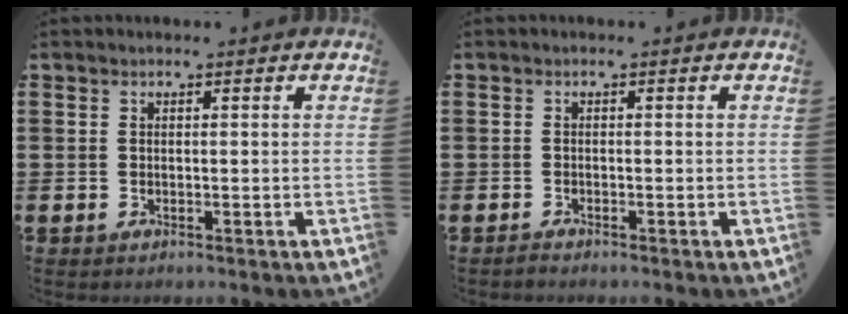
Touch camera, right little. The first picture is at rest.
{"total": 0.6, "force": [-0.6, 0.1, 0.1], "torque": [-0.004, -0.003, -0.011]}